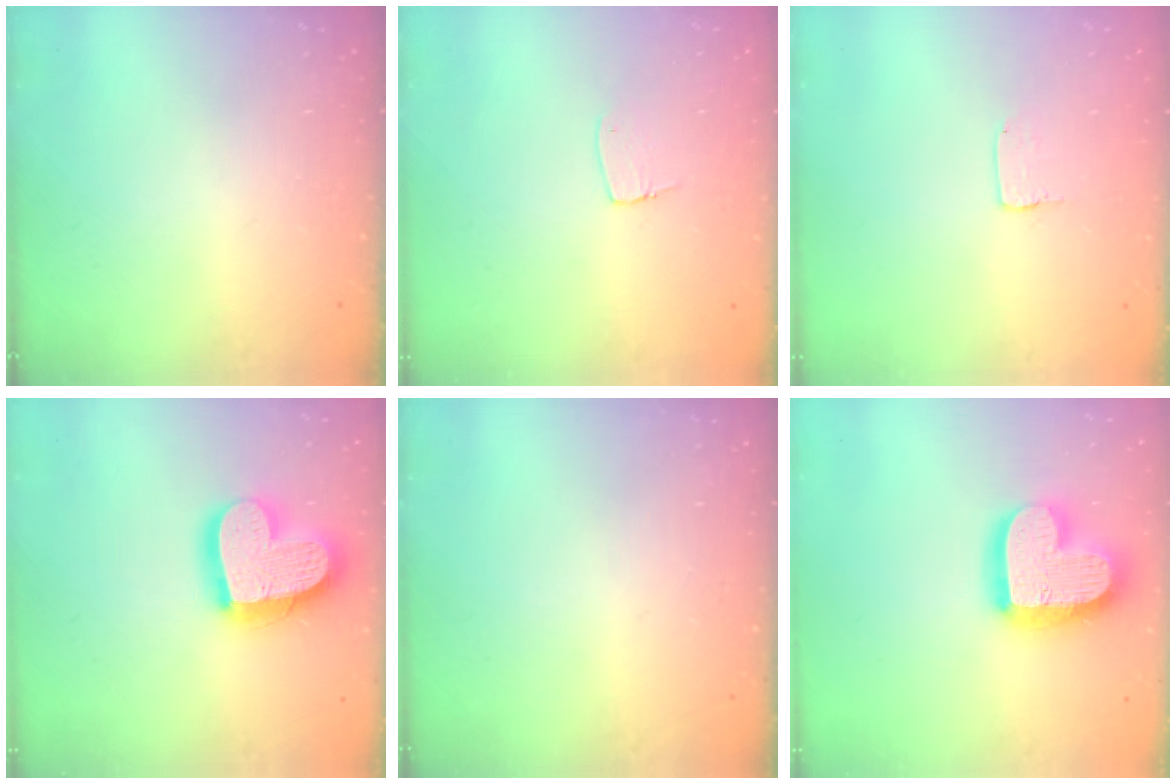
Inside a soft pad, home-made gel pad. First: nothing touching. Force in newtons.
{"total": 5.6, "press": 5.5, "slide": 0.4}
{"total": 2.0, "press": 2.0, "slide": 0.1}
{"total": 21.1, "press": 21.0, "slide": 1.8}
{"total": 0.0}
{"total": 19.2, "press": 19.1, "slide": 1.4}